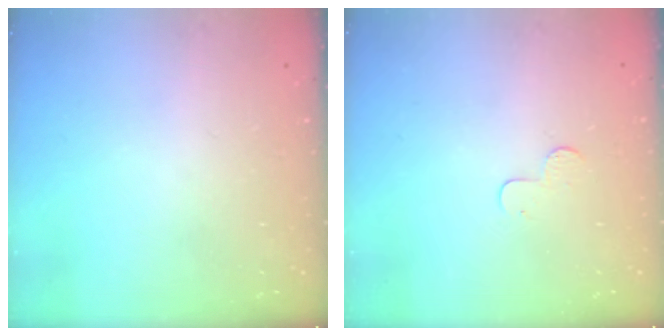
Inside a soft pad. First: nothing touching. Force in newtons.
{"total": 3.9, "press": 3.9, "slide": 0.4}